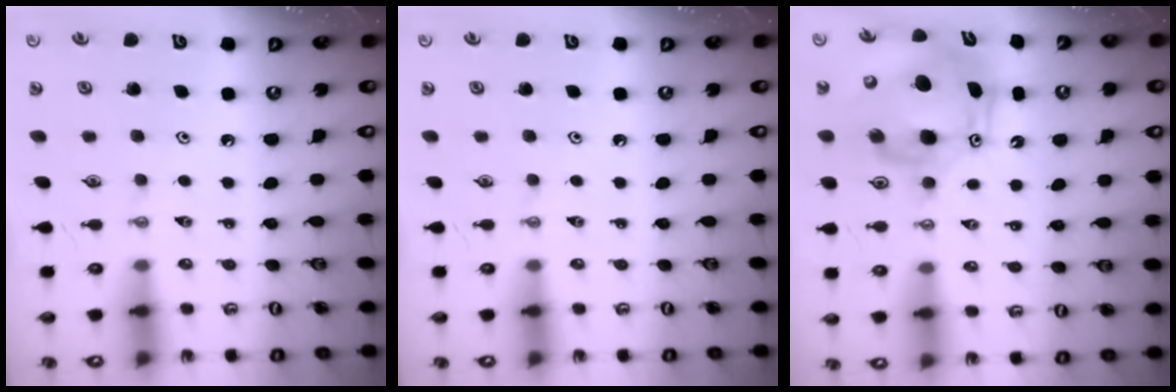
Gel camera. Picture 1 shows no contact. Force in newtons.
{"total": 0.0}
{"total": 13.1, "press": 13.0, "slide": 2.1}